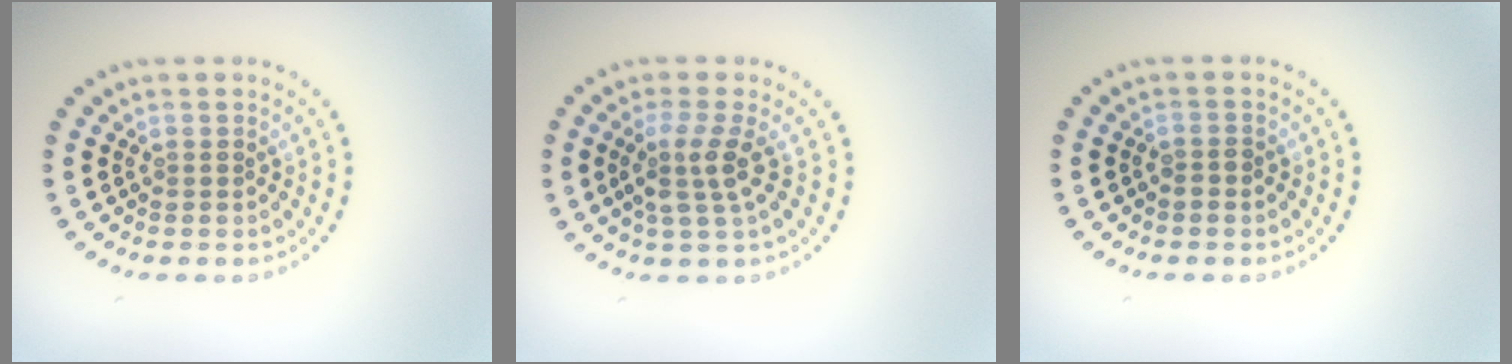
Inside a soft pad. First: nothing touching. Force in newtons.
{"total": 2.9, "press": 2.3, "slide": 1.8}
{"total": 0.9, "press": 0.8, "slide": 0.3}